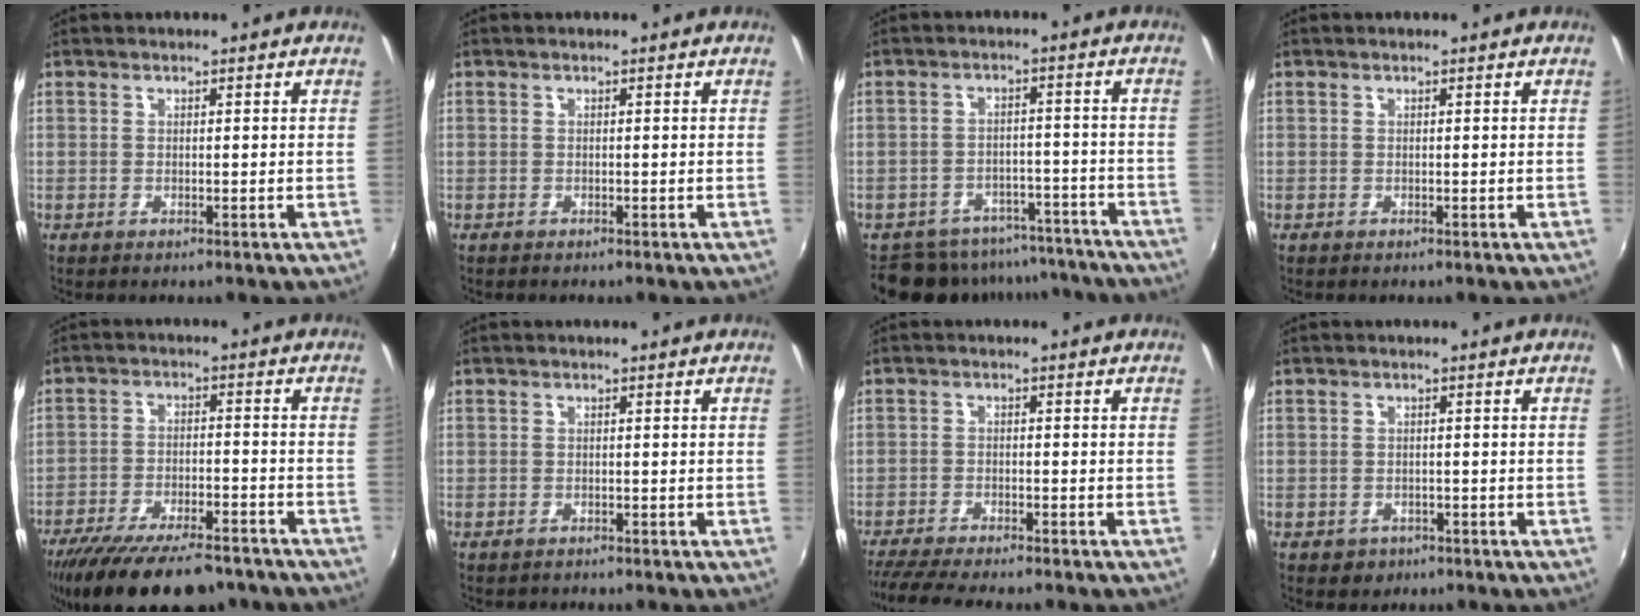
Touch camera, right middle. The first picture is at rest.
{"total": 0.0}
{"total": 12.8, "force": [-11.1, 5.6, 2.6], "torque": [-0.056, 0.023, -0.140]}
{"total": 0.0}
{"total": 18.5, "force": [-14.7, 5.5, 9.7], "torque": [-0.191, -0.036, -0.222]}
{"total": 0.8, "force": [-0.7, 0.3, -0.1], "torque": [-0.003, 0.000, -0.011]}
{"total": 8.6, "force": [-7.7, 0.3, 3.8], "torque": [-0.095, -0.024, -0.130]}
{"total": 2.6, "force": [-1.2, 2.2, 0.7], "torque": [-0.019, -0.002, -0.014]}